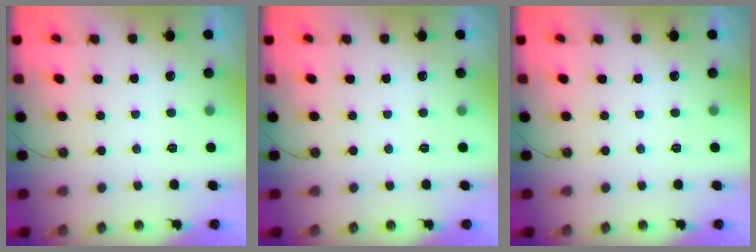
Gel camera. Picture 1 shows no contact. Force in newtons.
{"total": 0.0}
{"total": 0.0}